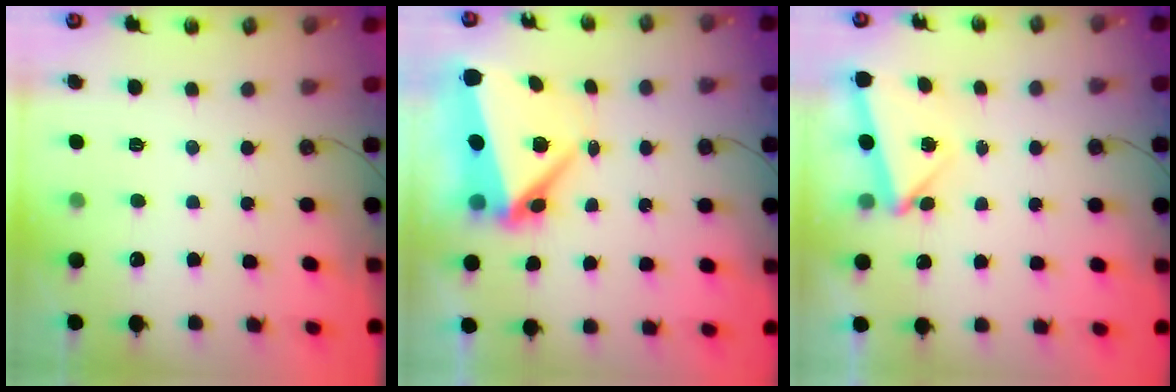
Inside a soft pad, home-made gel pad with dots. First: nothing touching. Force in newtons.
{"total": 9.0, "press": 8.9, "slide": 1.6}
{"total": 3.5, "press": 3.1, "slide": 1.7}